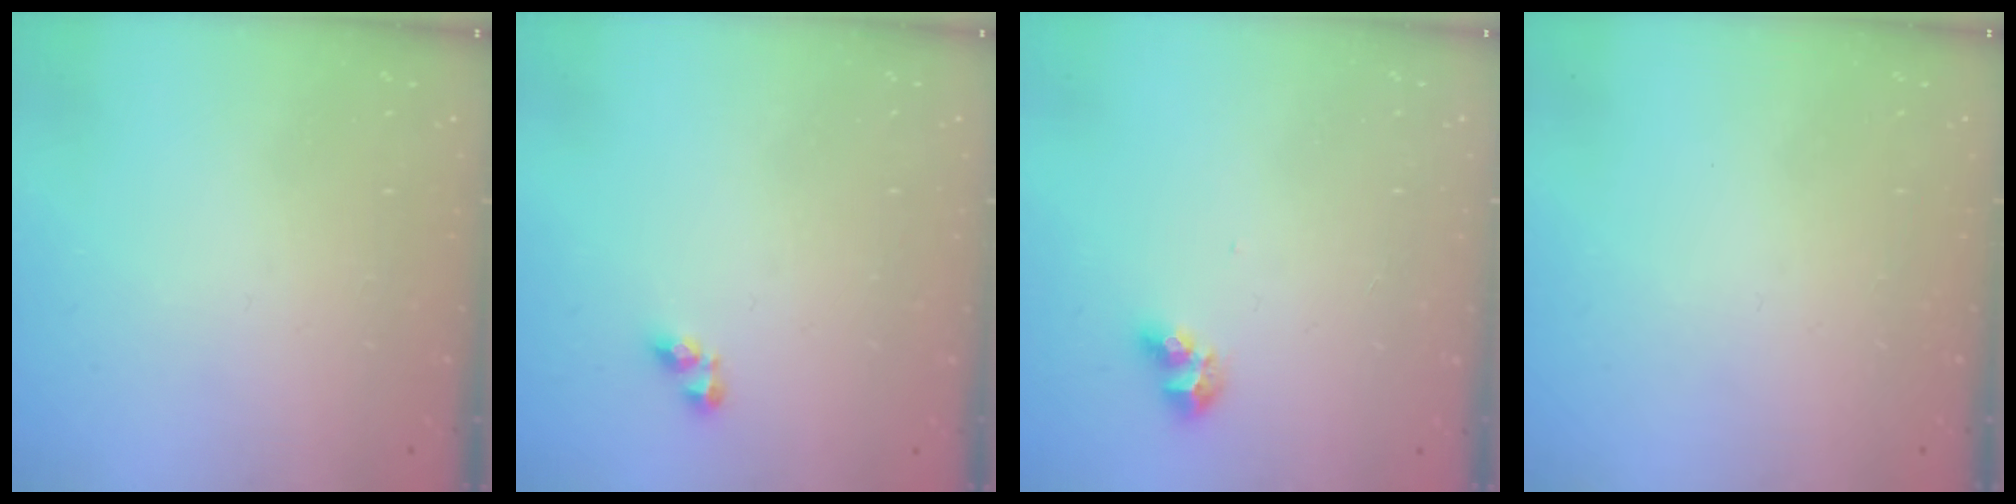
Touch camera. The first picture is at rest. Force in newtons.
{"total": 4.2, "press": 4.1, "slide": 0.6}
{"total": 6.8, "press": 6.8, "slide": 0.6}
{"total": 0.0}